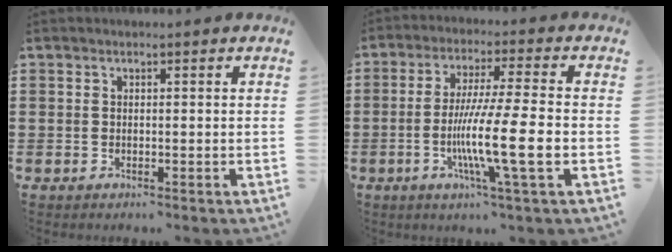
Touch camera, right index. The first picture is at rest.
{"total": 12.1, "force": [-3.0, 0.3, 11.7], "torque": [-0.222, -0.018, -0.059]}